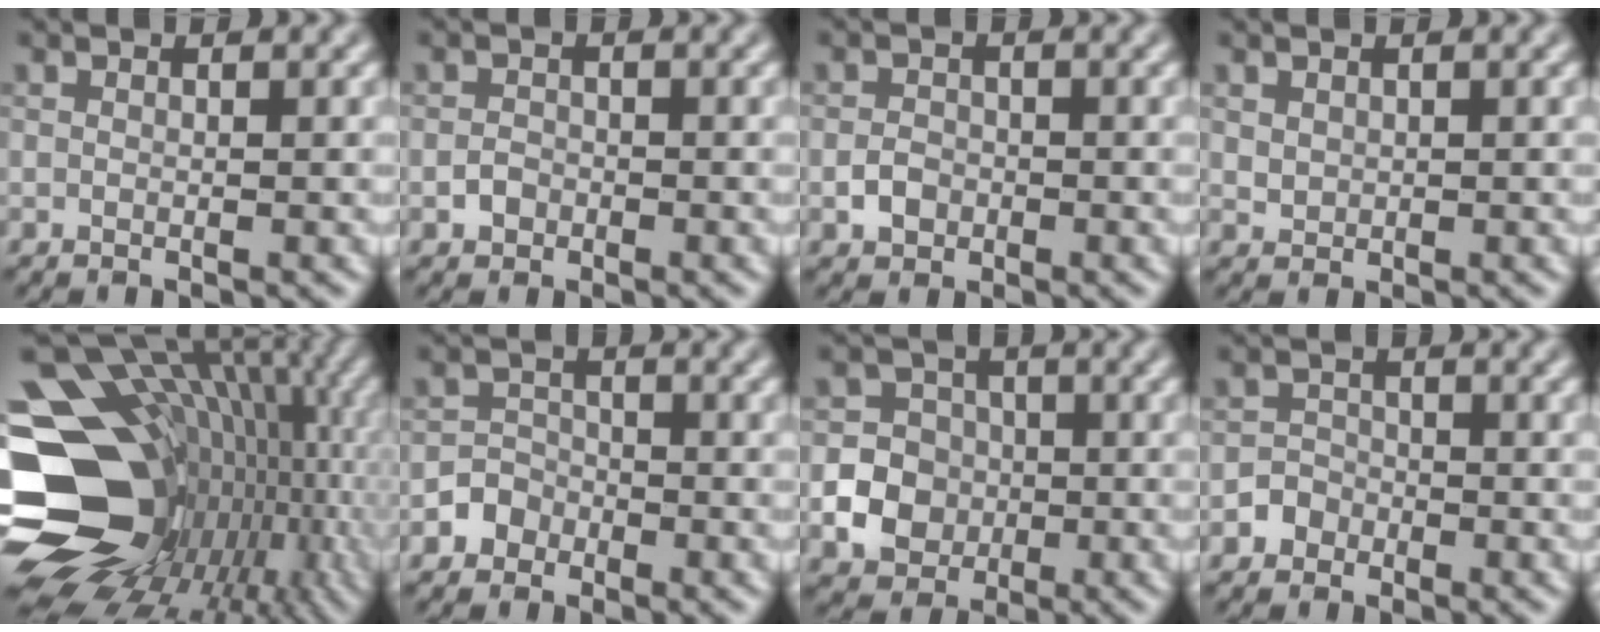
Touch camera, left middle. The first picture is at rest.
{"total": 1.2, "force": [-0.6, 0.9, 0.3], "torque": [-0.003, 0.000, -0.013]}
{"total": 1.6, "force": [-0.6, 1.4, 0.6], "torque": [-0.008, 0.000, -0.015]}
{"total": 0.9, "force": [0.4, 0.7, 0.3], "torque": [-0.008, -0.003, 0.013]}
{"total": 20.0, "force": [-3.4, 15.8, 11.8], "torque": [-0.205, 0.011, -0.025]}
{"total": 2.3, "force": [-1.4, 1.8, 0.1], "torque": [0.023, 0.008, -0.031]}
{"total": 7.5, "force": [-2.1, 7.0, 1.9], "torque": [-0.029, -0.004, -0.061]}
{"total": 1.7, "force": [-1.0, 1.4, 0.1], "torque": [0.013, 0.006, -0.022]}